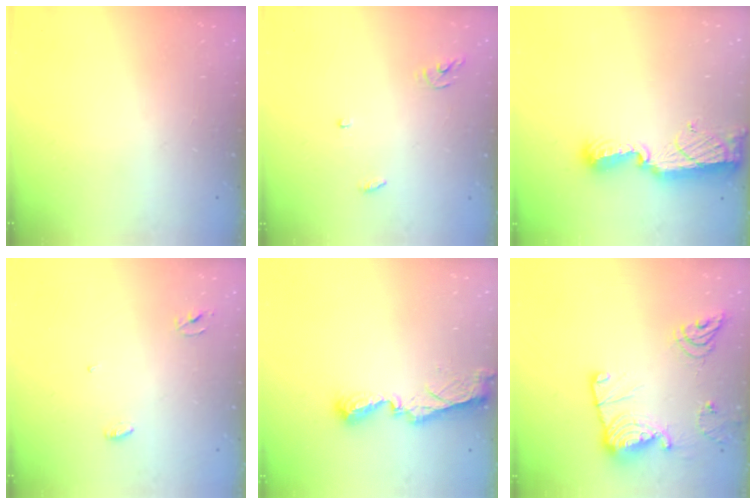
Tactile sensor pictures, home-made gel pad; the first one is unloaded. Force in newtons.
{"total": 3.9, "press": 3.9, "slide": 0.4}
{"total": 10.8, "press": 10.5, "slide": 2.5}
{"total": 3.3, "press": 3.3, "slide": 0.3}
{"total": 7.8, "press": 7.8, "slide": 0.5}
{"total": 16.6, "press": 16.5, "slide": 1.8}